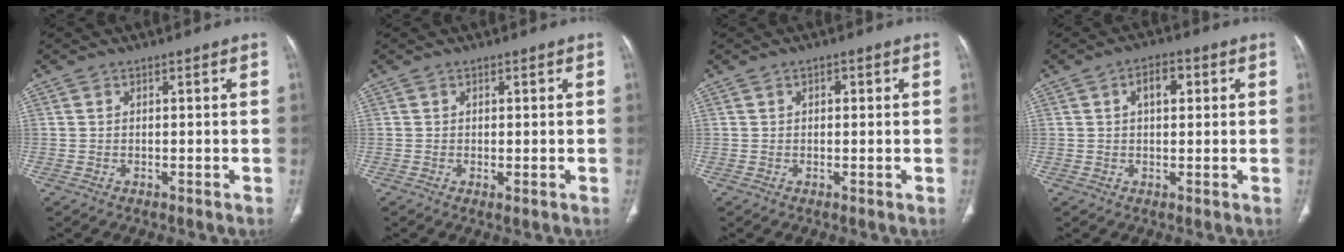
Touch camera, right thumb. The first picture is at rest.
{"total": 0.8, "force": [-0.2, 0.3, 0.7], "torque": [-0.017, -0.004, -0.002]}
{"total": 1.0, "force": [0.4, 0.6, 0.8], "torque": [-0.008, -0.002, 0.004]}
{"total": 4.7, "force": [1.4, 2.5, 3.7], "torque": [-0.046, 0.003, 0.018]}